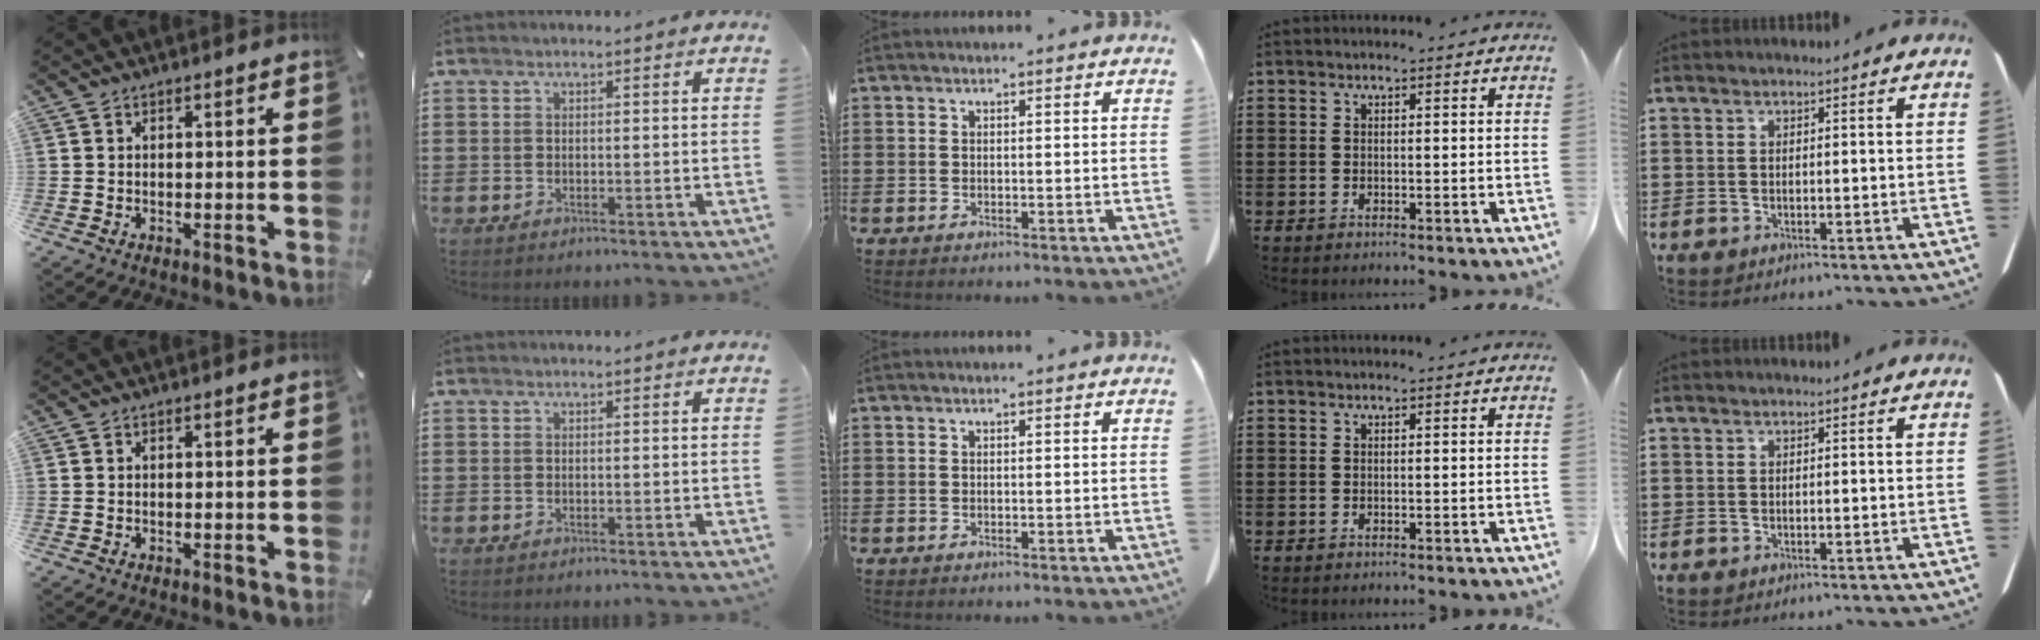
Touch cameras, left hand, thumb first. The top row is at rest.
{}